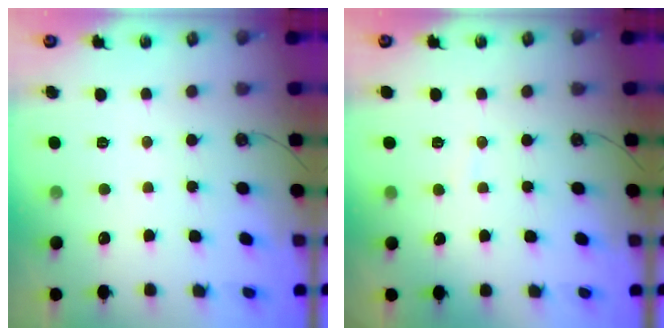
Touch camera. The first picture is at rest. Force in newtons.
{"total": 2.8, "press": 2.8, "slide": 0.3}